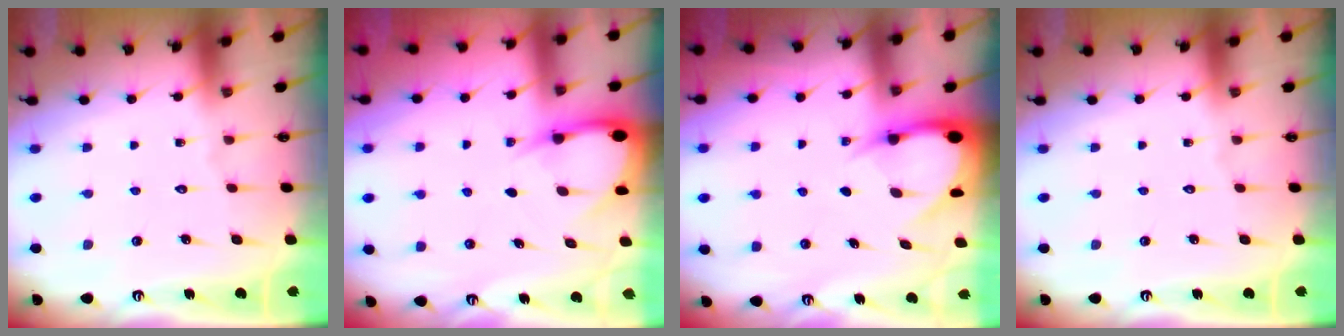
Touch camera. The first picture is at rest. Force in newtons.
{"total": 4.9, "press": 4.9, "slide": 0.6}
{"total": 4.6, "press": 4.5, "slide": 0.5}
{"total": 0.0}